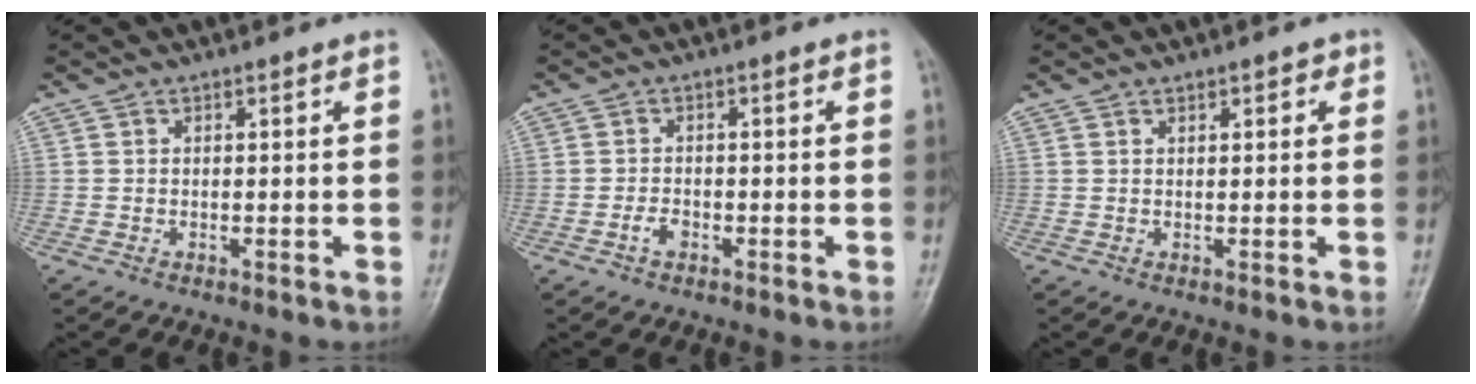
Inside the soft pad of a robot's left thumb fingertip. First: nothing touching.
{"total": 2.0, "force": [-1.0, 1.2, 1.2], "torque": [-0.024, 0.008, -0.020]}
{"total": 1.5, "force": [0.9, 0.8, 1.0], "torque": [-0.006, -0.001, 0.010]}